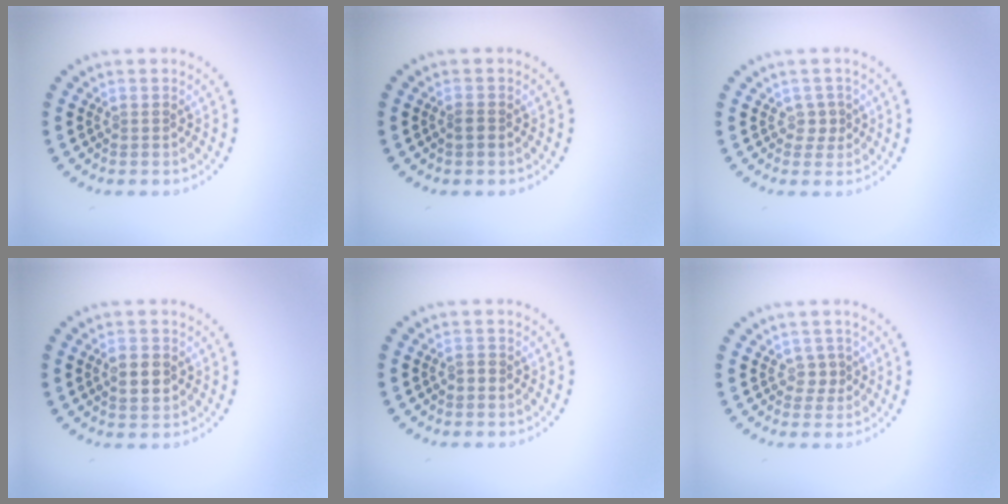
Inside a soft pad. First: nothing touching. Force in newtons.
{"total": 0.8, "press": 0.7, "slide": 0.4}
{"total": 1.1, "press": 0.8, "slide": 0.7}
{"total": 2.3, "press": 2.3, "slide": 0.2}
{"total": 0.7, "press": 0.7, "slide": 0.2}
{"total": 1.2, "press": 0.9, "slide": 0.7}